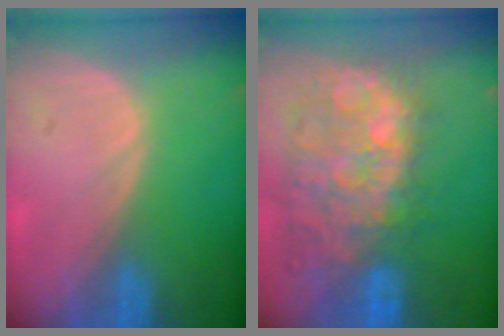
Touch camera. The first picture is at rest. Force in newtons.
{"total": 12.5, "press": 11.3, "slide": 5.4}